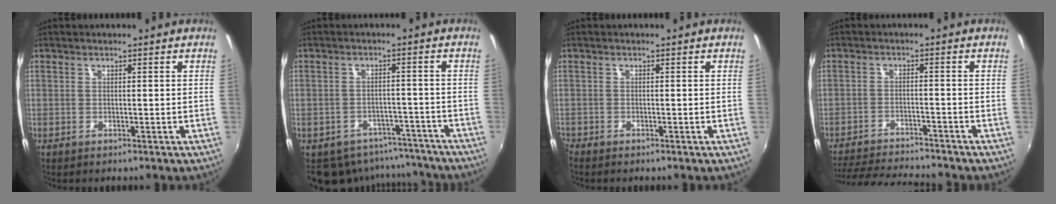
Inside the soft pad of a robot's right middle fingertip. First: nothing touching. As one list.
[{"total": 11.4, "force": [-9.2, 6.1, 2.8], "torque": [-0.065, 0.014, -0.104]}, {"total": 0.9, "force": [-0.9, 0.2, 0.1], "torque": [-0.006, -0.005, -0.022]}, {"total": 12.6, "force": [-11.7, 1.3, 4.5], "torque": [-0.108, -0.013, -0.186]}]